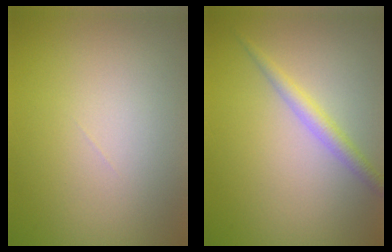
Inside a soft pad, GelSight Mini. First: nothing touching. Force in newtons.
{"total": 2.0, "press": 2.0, "slide": 0.0}